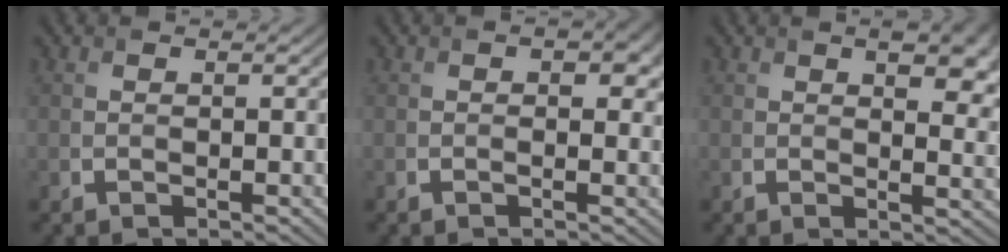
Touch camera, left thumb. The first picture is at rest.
{"total": 2.8, "force": [0.6, 1.4, 2.4], "torque": [-0.032, -0.001, 0.007]}
{"total": 7.4, "force": [3.0, 3.4, 5.9], "torque": [-0.075, -0.003, 0.046]}